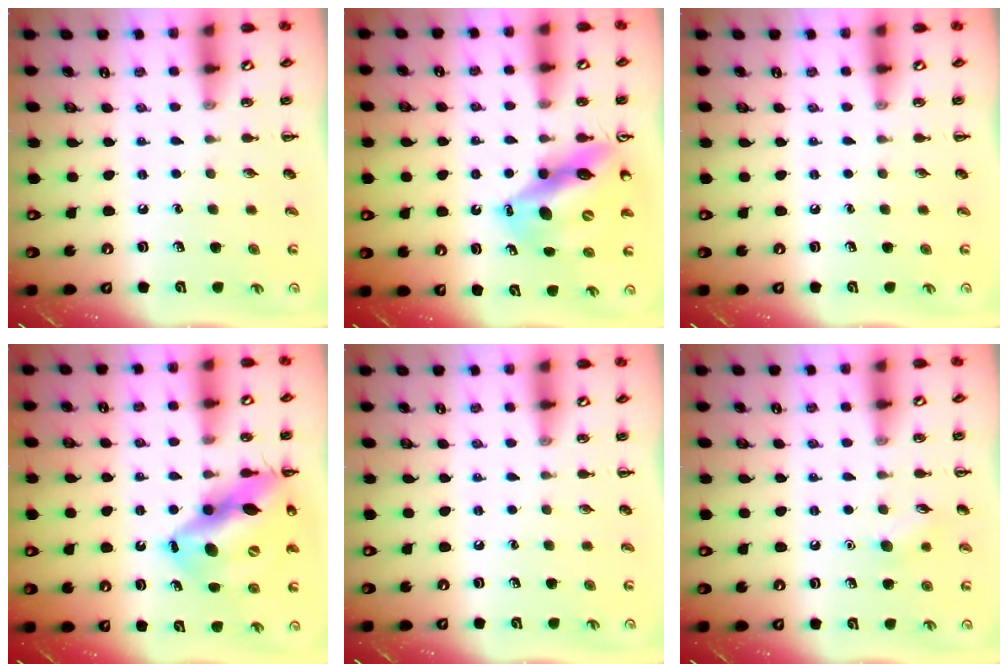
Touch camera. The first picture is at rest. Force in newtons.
{"total": 14.5, "press": 13.8, "slide": 4.6}
{"total": 0.0}
{"total": 18.1, "press": 17.6, "slide": 4.4}
{"total": 0.0}
{"total": 6.4, "press": 6.2, "slide": 1.8}